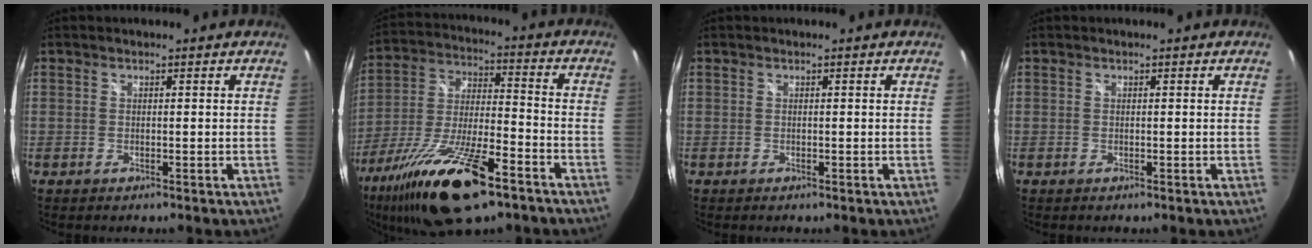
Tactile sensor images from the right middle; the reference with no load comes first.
{"total": 21.7, "force": [-13.3, 6.3, 15.9], "torque": [-0.314, -0.047, -0.238]}
{"total": 0.0}
{"total": 0.0}